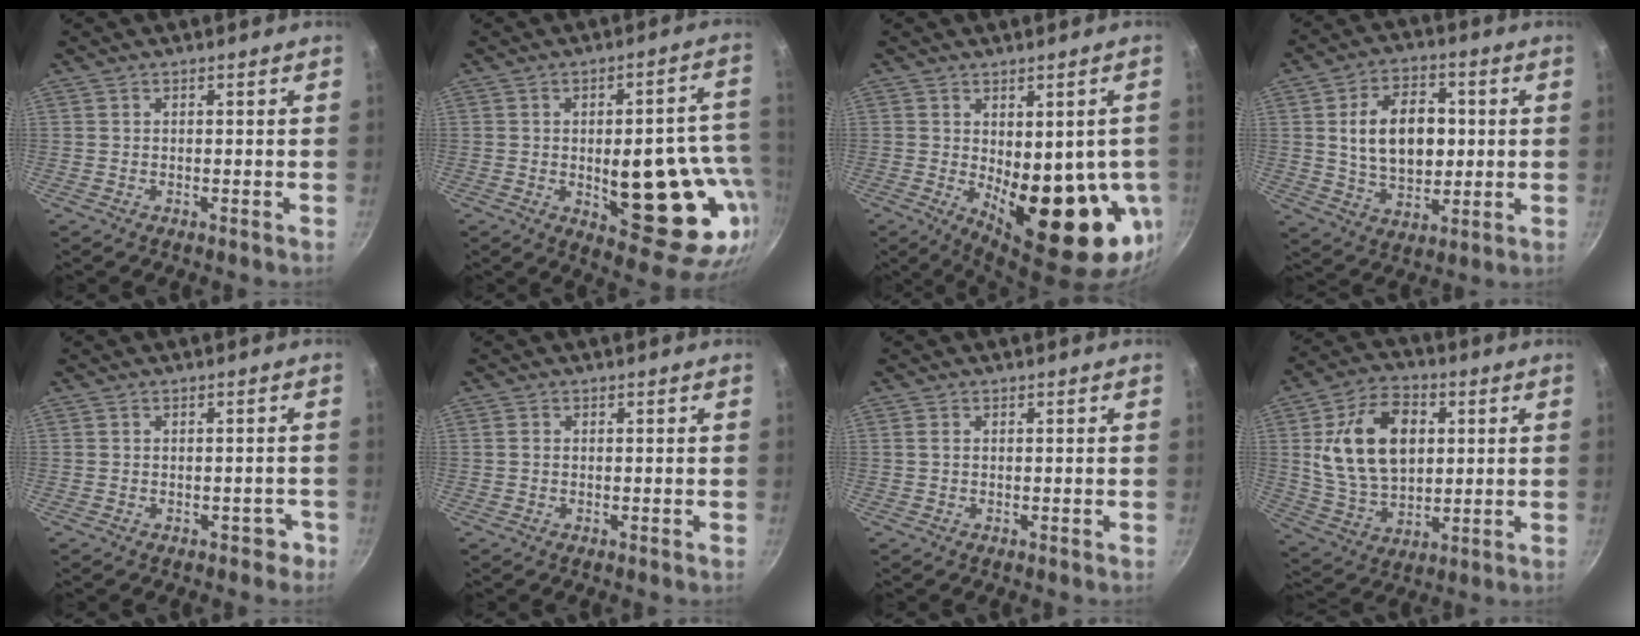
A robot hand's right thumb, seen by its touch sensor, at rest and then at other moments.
{"total": 22.8, "force": [-3.5, 9.7, 20.3], "torque": [-0.207, 0.002, -0.033]}
{"total": 18.6, "force": [-2.3, 8.1, 16.6], "torque": [-0.178, -0.031, -0.012]}
{"total": 14.5, "force": [1.6, 9.6, 10.8], "torque": [-0.144, 0.000, 0.031]}
{"total": 2.4, "force": [-1.2, 1.9, 1.0], "torque": [0.015, 0.028, 0.000]}
{"total": 0.9, "force": [0.1, 0.8, 0.5], "torque": [-0.009, 0.004, -0.001]}
{"total": 0.8, "force": [0.2, 0.5, 0.6], "torque": [-0.012, 0.002, 0.002]}
{"total": 17.7, "force": [3.3, 11.6, 12.9], "torque": [-0.205, -0.006, 0.065]}